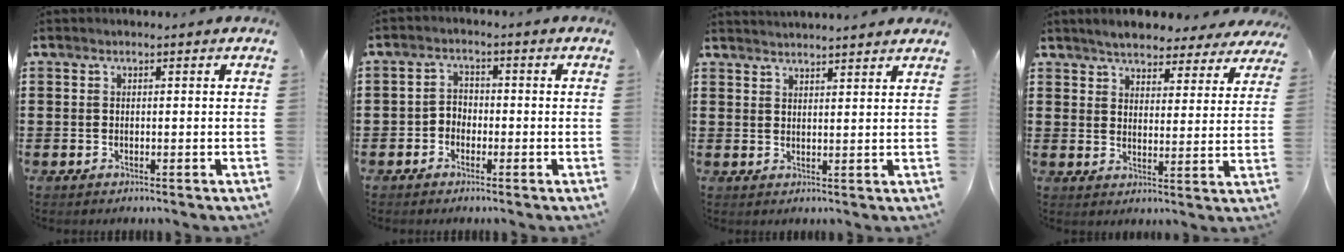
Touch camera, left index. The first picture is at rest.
{"total": 2.2, "force": [-1.4, 1.6, 0.6], "torque": [-0.017, 0.008, -0.033]}
{"total": 2.6, "force": [2.6, -0.3, 0.0], "torque": [-0.007, -0.008, 0.049]}
{"total": 4.7, "force": [4.6, 0.6, 0.9], "torque": [-0.038, -0.017, 0.081]}